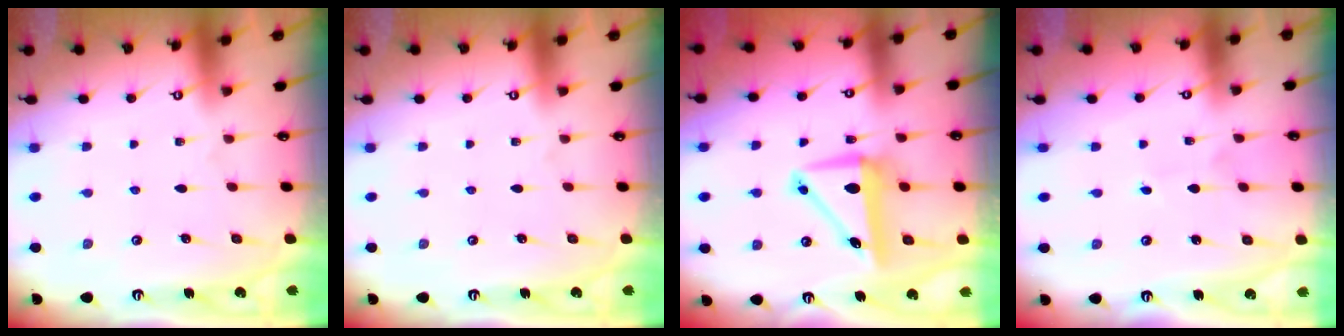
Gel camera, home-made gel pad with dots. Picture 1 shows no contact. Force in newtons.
{"total": 0.0}
{"total": 8.7, "press": 8.4, "slide": 2.1}
{"total": 2.0, "press": 2.0, "slide": 0.1}